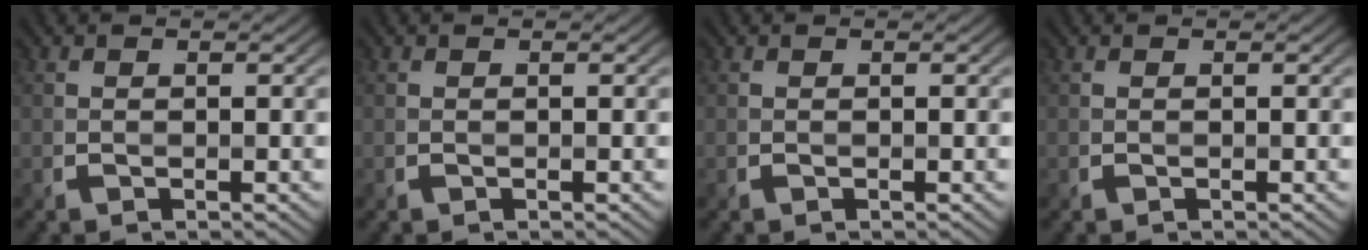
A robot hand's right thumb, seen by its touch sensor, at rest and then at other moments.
{"total": 0.0}
{"total": 0.0}
{"total": 0.0}